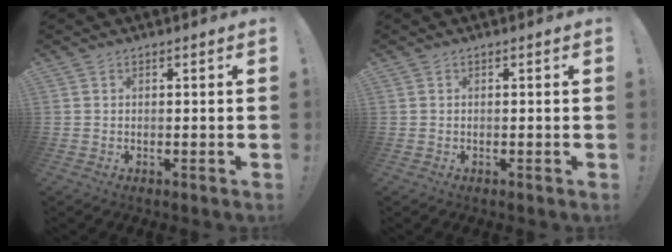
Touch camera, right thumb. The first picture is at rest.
{"total": 0.0}